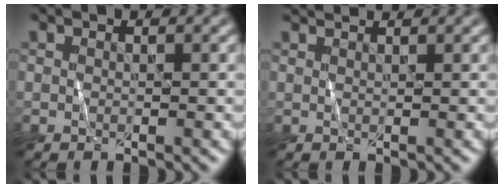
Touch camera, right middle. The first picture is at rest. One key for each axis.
{"total": 1.6, "fx": 1.5, "fy": 0.3, "fz": 0.4, "tx": -0.003, "ty": 0.003, "tz": 0.012}